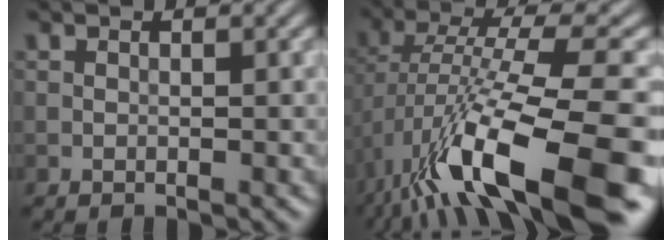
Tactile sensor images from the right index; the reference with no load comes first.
{"total": 14.4, "force": [-6.5, 4.0, 12.3], "torque": [-0.228, 0.006, -0.109]}